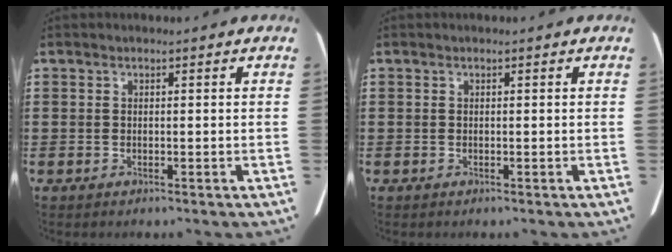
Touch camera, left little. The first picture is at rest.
{"total": 0.0}